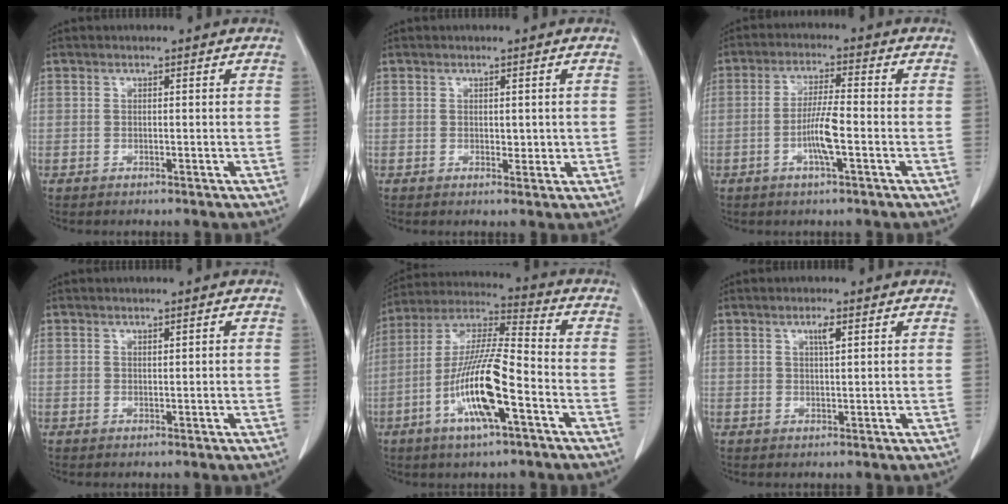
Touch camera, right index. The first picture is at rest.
{"total": 1.6, "force": [0.2, 1.0, 1.2], "torque": [-0.016, -0.004, 0.005]}
{"total": 3.6, "force": [-1.1, 0.0, 3.4], "torque": [-0.064, 0.000, -0.020]}
{"total": 0.6, "force": [0.2, -0.1, 0.5], "torque": [-0.011, -0.001, 0.005]}
{"total": 14.6, "force": [-5.0, 1.8, 13.5], "torque": [-0.266, -0.003, -0.093]}
{"total": 1.8, "force": [0.9, 0.1, 1.5], "torque": [-0.029, -0.002, 0.017]}